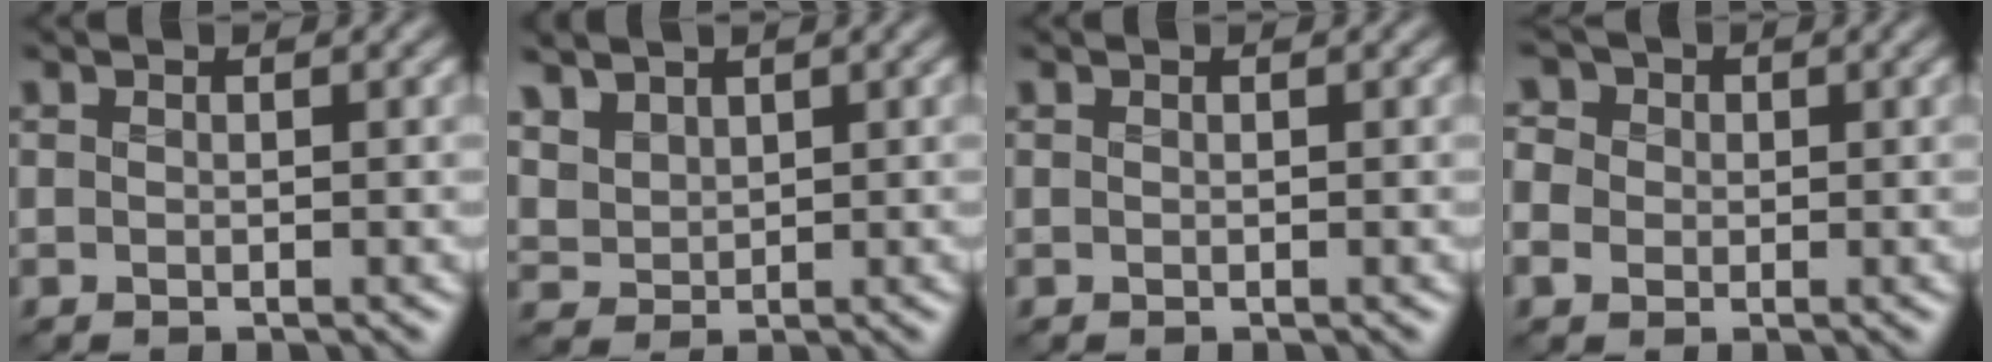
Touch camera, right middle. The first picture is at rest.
{"total": 4.8, "force": [3.1, 3.1, 1.9], "torque": [-0.078, 0.002, 0.078]}
{"total": 0.0}
{"total": 4.5, "force": [0.6, 4.0, 2.1], "torque": [-0.050, 0.024, -0.008]}